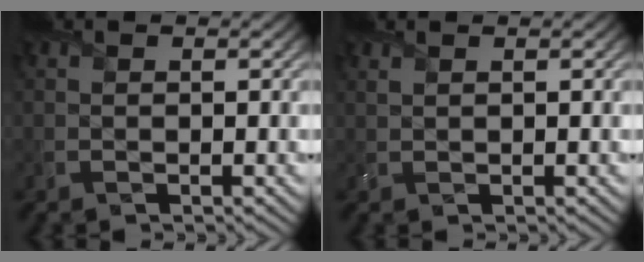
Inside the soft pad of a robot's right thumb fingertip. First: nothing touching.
{"total": 0.7, "force": [0.6, 0.0, 0.2], "torque": [-0.011, 0.001, 0.015]}